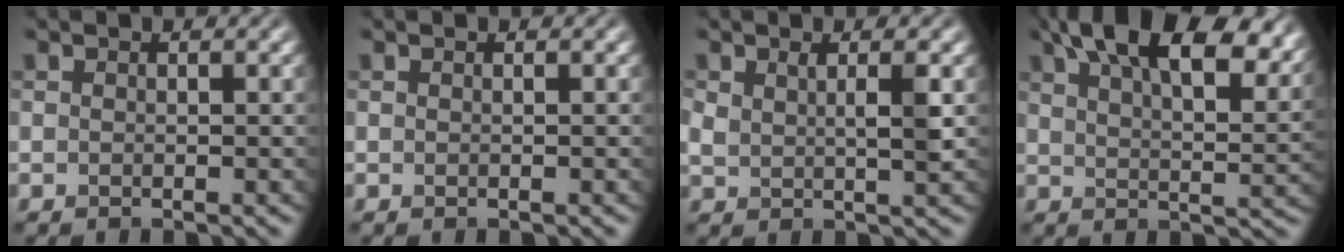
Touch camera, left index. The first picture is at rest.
{"total": 0.0}
{"total": 2.3, "force": [1.0, 0.7, 1.9], "torque": [-0.036, -0.003, 0.021]}
{"total": 15.1, "force": [9.3, 6.2, 10.2], "torque": [-0.141, 0.030, 0.128]}